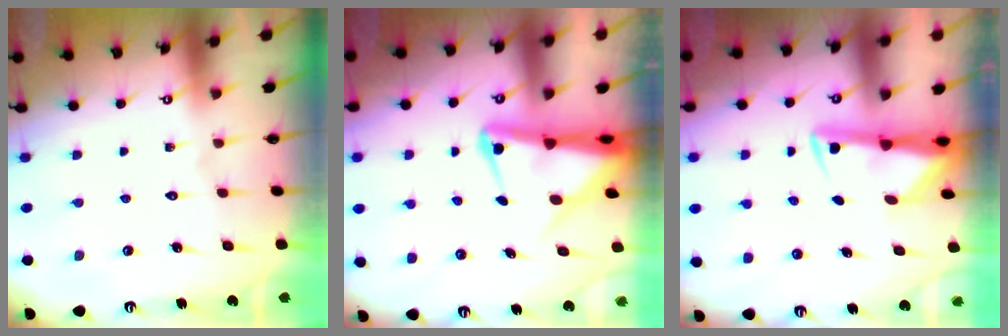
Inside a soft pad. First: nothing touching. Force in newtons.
{"total": 4.3, "press": 4.2, "slide": 0.5}
{"total": 3.0, "press": 3.0, "slide": 0.6}